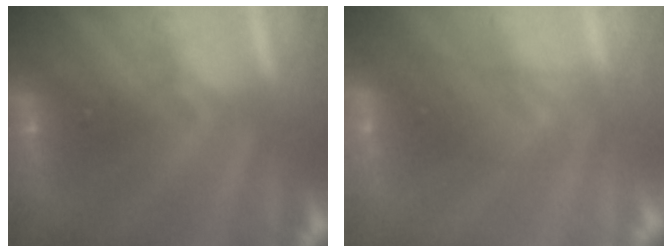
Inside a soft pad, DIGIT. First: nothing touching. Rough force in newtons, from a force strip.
{"total": 2.7}